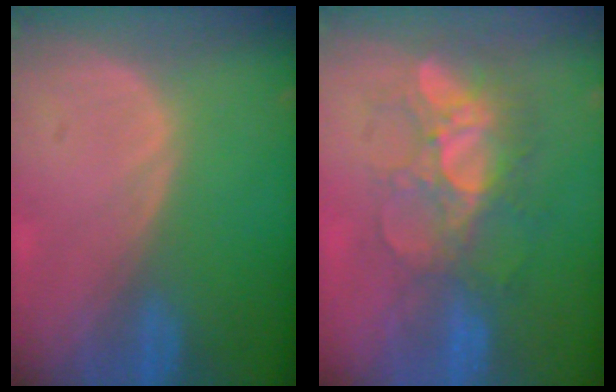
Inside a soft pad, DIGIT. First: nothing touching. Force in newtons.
{"total": 9.2, "press": 8.2, "slide": 4.3}